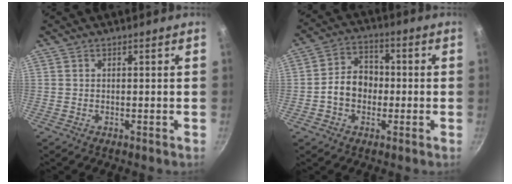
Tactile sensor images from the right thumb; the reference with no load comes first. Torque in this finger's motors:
{"motor_torque": [-0.60, 0.74, 1.18, -0.53, 0.07]}